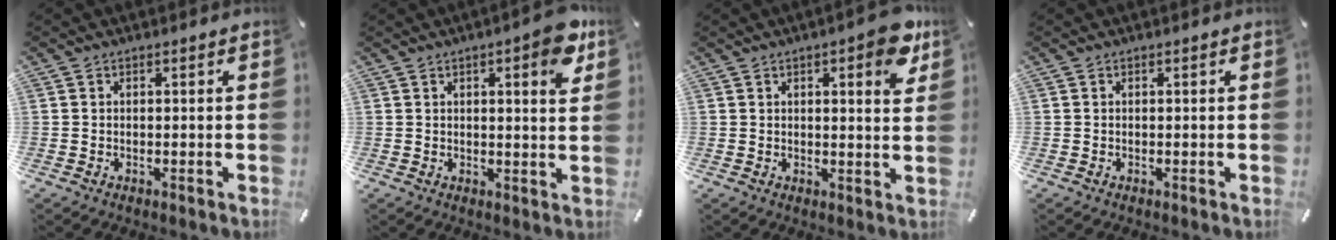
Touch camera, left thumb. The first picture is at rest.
{"total": 7.1, "force": [3.4, 1.8, 6.0], "torque": [-0.079, -0.014, 0.049]}
{"total": 8.1, "force": [4.4, 2.4, 6.4], "torque": [-0.073, -0.025, 0.067]}
{"total": 0.0}